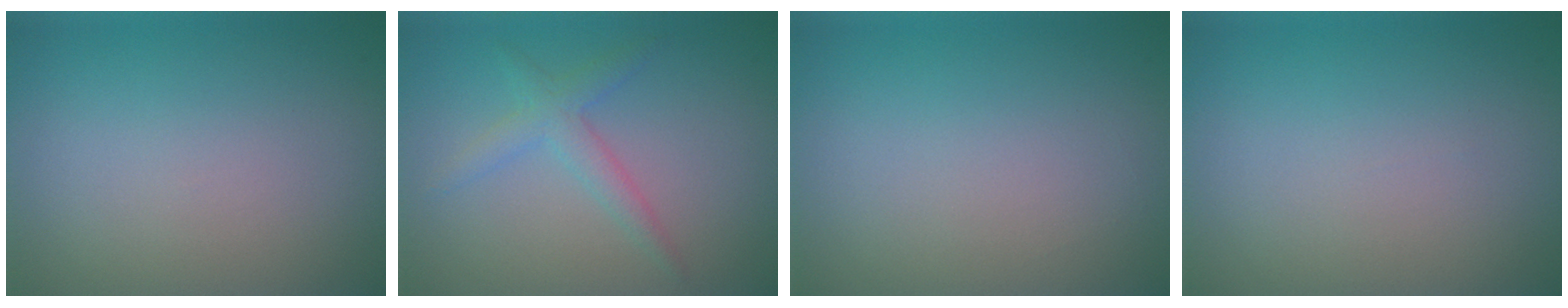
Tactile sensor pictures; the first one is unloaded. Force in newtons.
{"total": 2.2, "press": 2.2, "slide": 0.1}
{"total": 0.0}
{"total": 0.0}